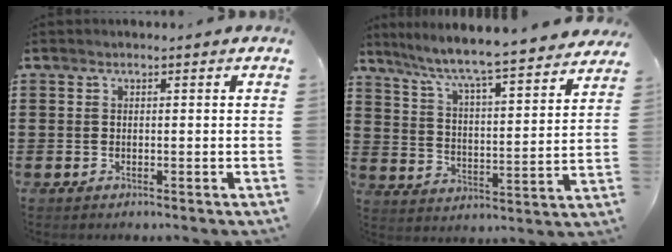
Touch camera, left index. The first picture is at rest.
{"total": 6.0, "force": [5.4, -0.5, 2.5], "torque": [-0.073, -0.051, 0.083]}